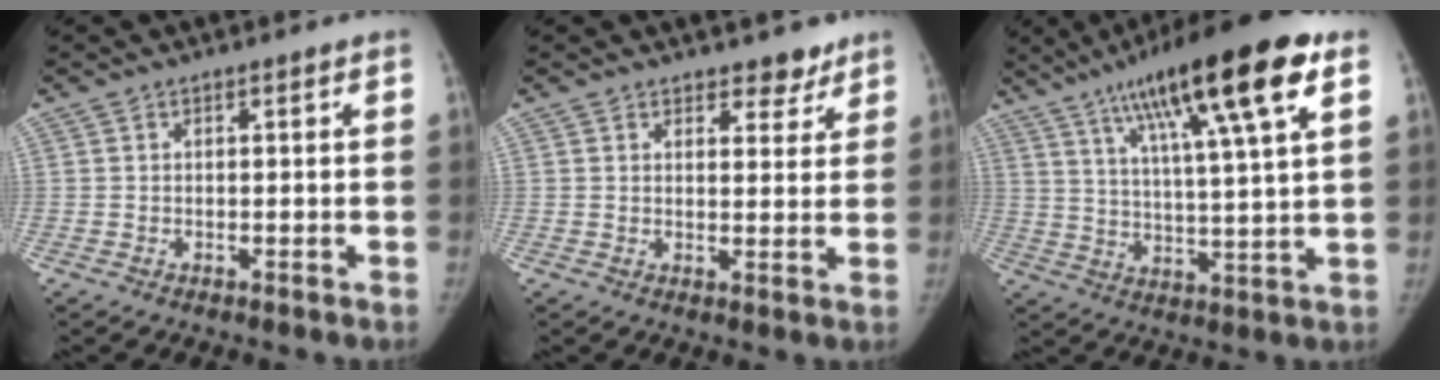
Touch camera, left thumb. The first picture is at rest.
{"total": 4.1, "force": [3.2, 2.2, 1.2], "torque": [0.016, -0.021, 0.044]}
{"total": 20.5, "force": [10.5, 3.2, 17.2], "torque": [-0.272, -0.013, 0.170]}